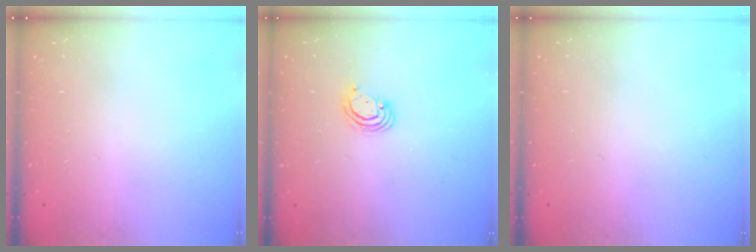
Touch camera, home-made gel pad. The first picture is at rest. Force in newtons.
{"total": 3.0, "press": 2.9, "slide": 0.3}
{"total": 0.0}